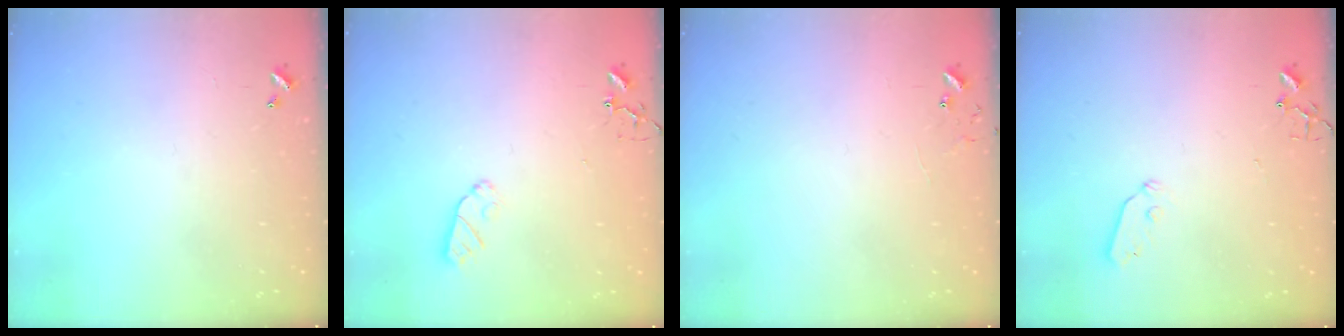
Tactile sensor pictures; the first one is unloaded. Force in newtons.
{"total": 5.5, "press": 5.5, "slide": 0.5}
{"total": 5.8, "press": 5.8, "slide": 0.5}
{"total": 3.3, "press": 3.3, "slide": 0.4}